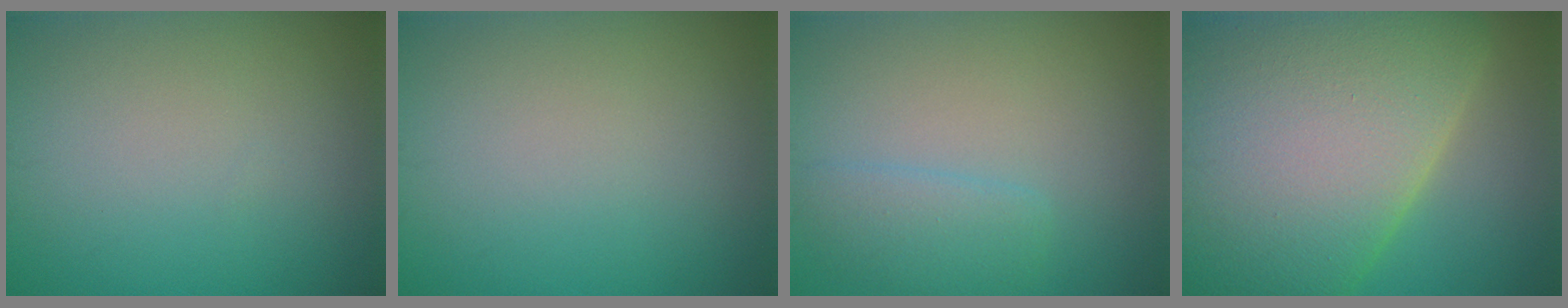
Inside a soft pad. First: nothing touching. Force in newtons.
{"total": 0.0}
{"total": 2.4, "press": 2.3, "slide": 0.1}
{"total": 18.1, "press": 18.0, "slide": 1.1}